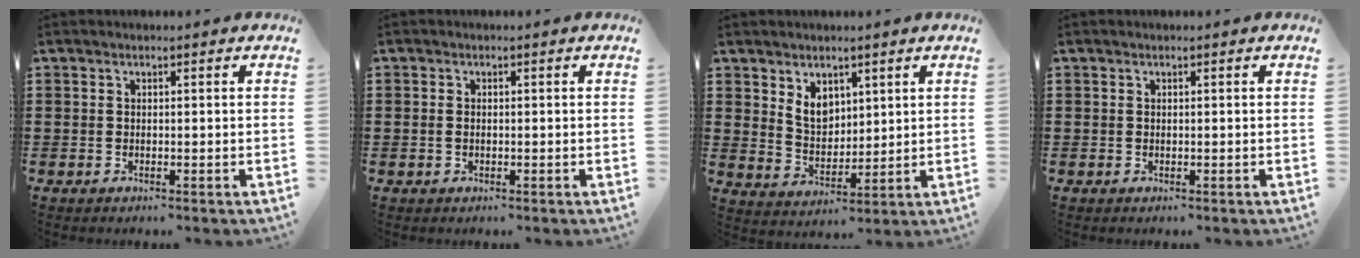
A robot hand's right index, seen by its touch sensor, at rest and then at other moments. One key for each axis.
{"total": 0.8, "fx": -0.1, "fy": 0.6, "fz": 0.6, "tx": -0.015, "ty": 0.003, "tz": -0.004}
{"total": 5.1, "fx": 2.6, "fy": 3.6, "fz": 2.5, "tx": -0.055, "ty": 0.007, "tz": 0.046}
{"total": 0.0}